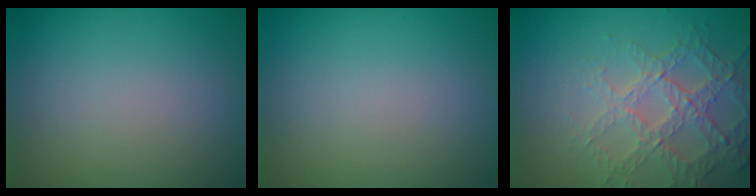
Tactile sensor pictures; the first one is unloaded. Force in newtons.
{"total": 0.0}
{"total": 3.7, "press": 3.6, "slide": 0.9}